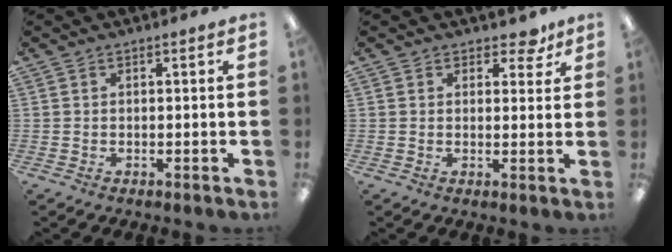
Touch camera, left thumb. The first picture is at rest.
{"total": 4.5, "force": [3.2, 2.6, 1.9], "torque": [-0.012, -0.013, 0.053]}